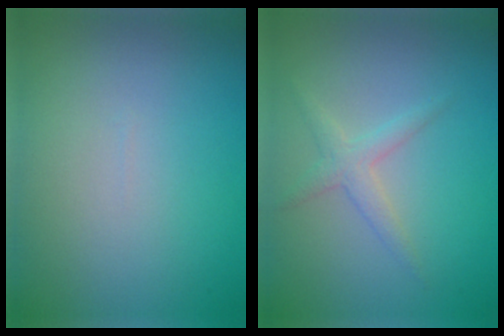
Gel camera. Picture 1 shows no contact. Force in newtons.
{"total": 1.9, "press": 1.9, "slide": 0.1}